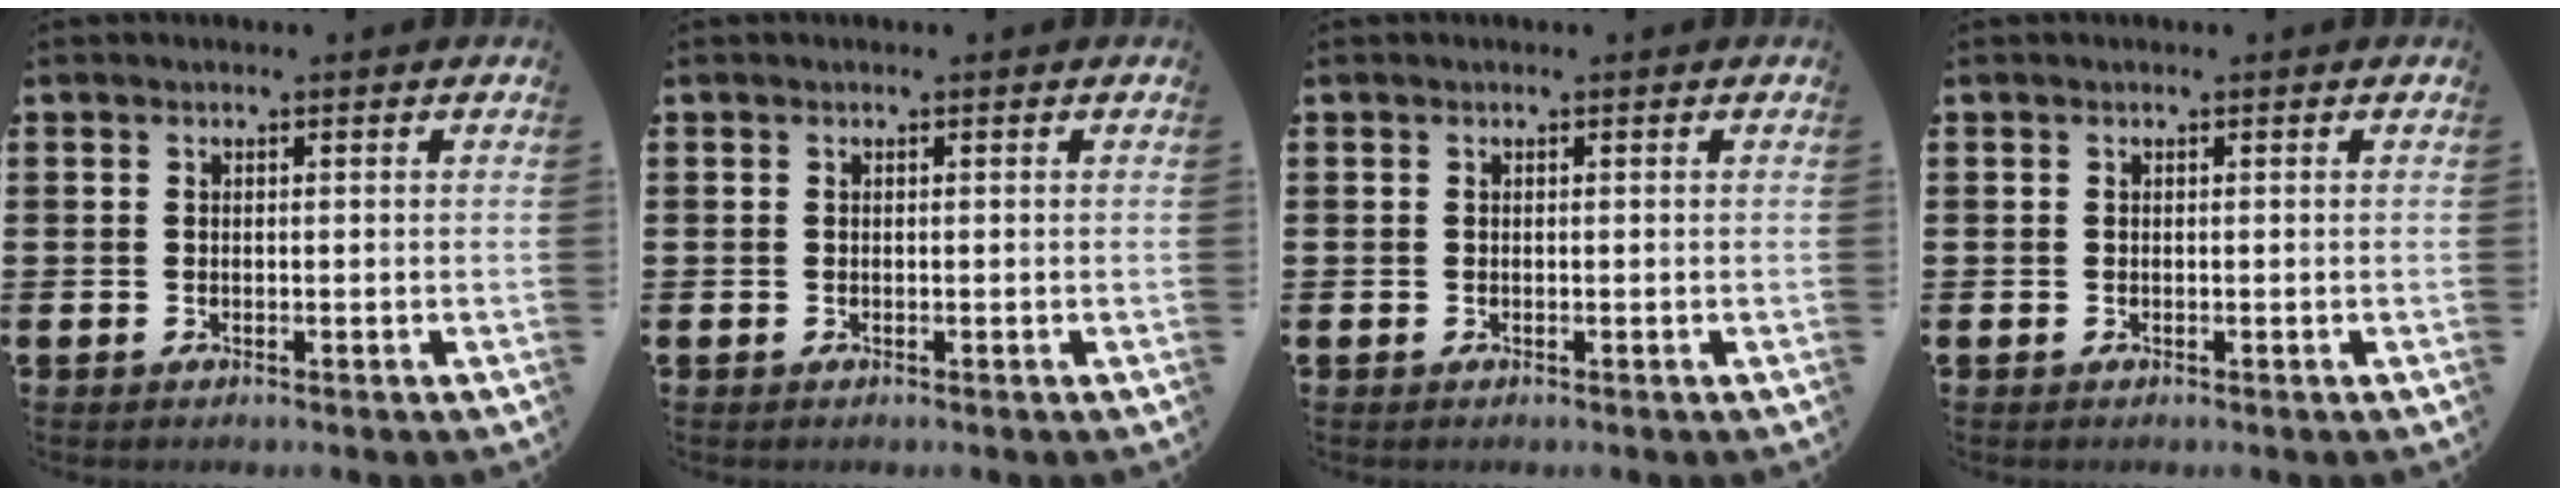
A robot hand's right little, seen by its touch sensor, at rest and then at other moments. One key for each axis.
{"total": 0.0}
{"total": 0.0}
{"total": 0.0}